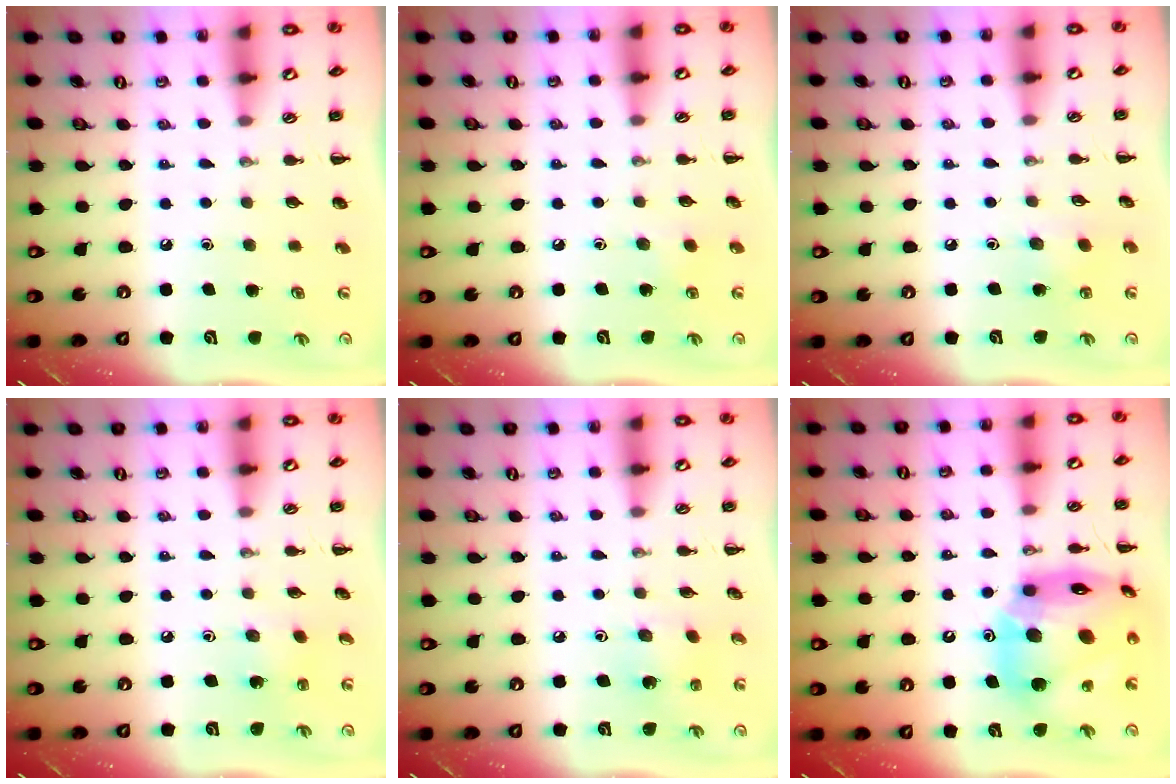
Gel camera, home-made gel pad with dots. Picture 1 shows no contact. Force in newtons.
{"total": 5.8, "press": 5.7, "slide": 1.3}
{"total": 3.8, "press": 3.7, "slide": 1.1}
{"total": 2.4, "press": 2.2, "slide": 0.7}
{"total": 1.4, "press": 1.3, "slide": 0.6}
{"total": 20.6, "press": 20.0, "slide": 5.1}